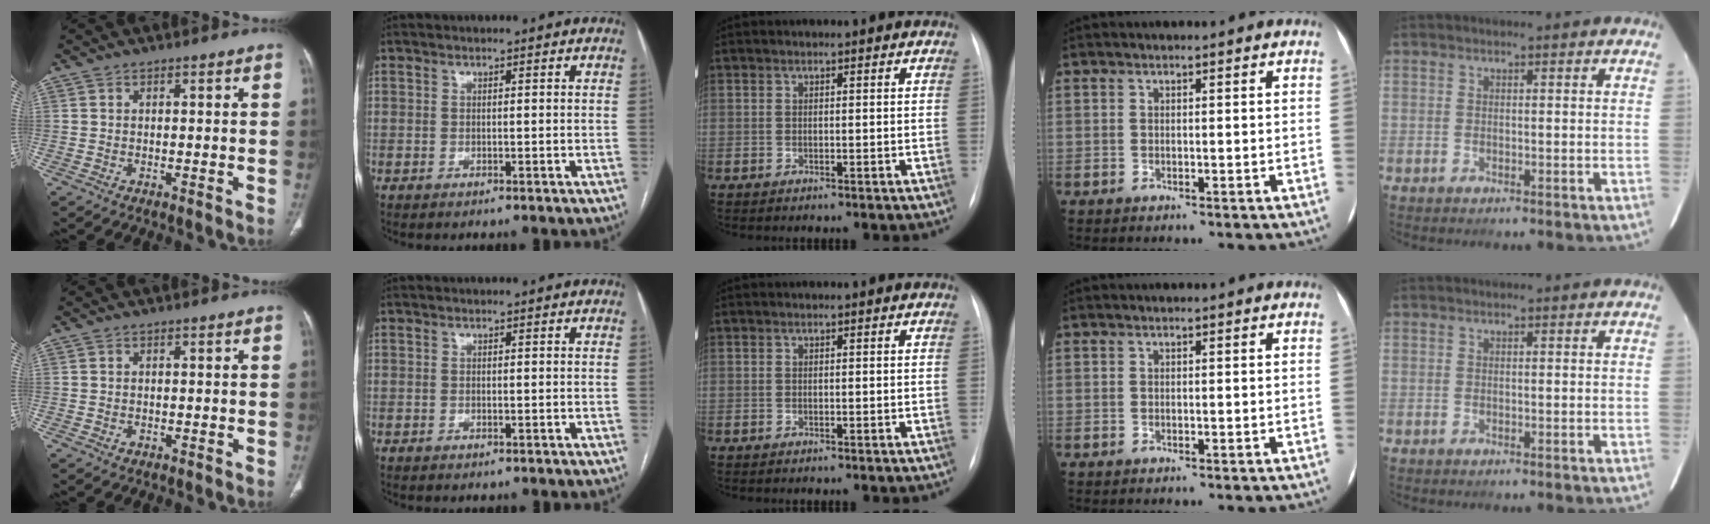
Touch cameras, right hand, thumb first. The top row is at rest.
{"thumb": {"total": 0.6, "force": [-0.2, 0.5, 0.3], "torque": [-0.005, 0.000, -0.001]}}